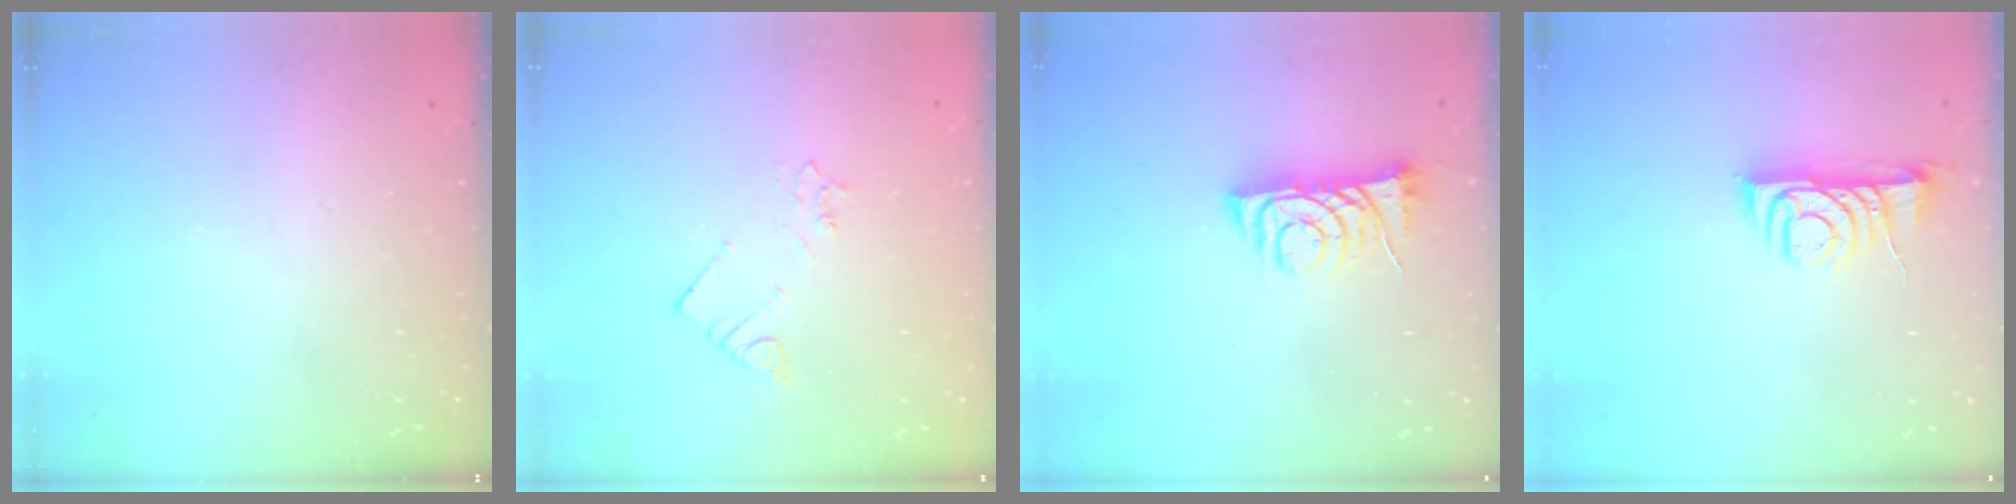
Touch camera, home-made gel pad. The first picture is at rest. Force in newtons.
{"total": 2.7, "press": 2.7, "slide": 0.3}
{"total": 7.6, "press": 7.5, "slide": 1.0}
{"total": 8.3, "press": 8.2, "slide": 0.9}